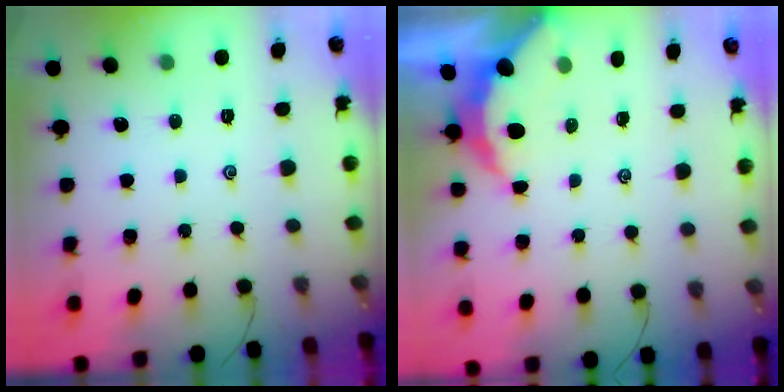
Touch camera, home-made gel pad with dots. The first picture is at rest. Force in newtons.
{"total": 5.0, "press": 5.0, "slide": 0.5}